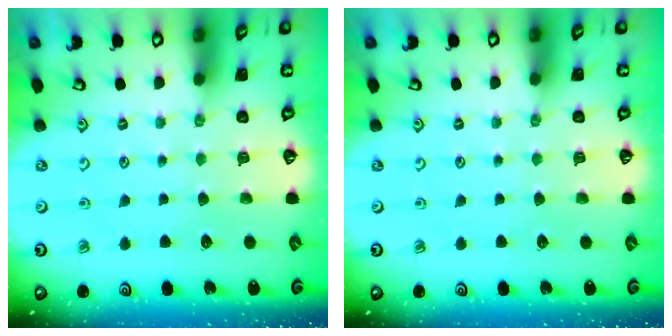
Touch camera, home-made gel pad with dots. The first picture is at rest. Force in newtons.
{"total": 0.0}